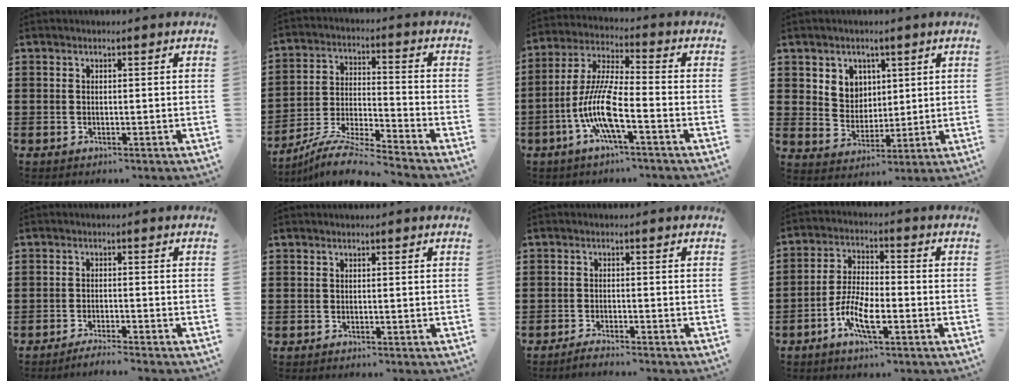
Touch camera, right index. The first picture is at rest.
{"total": 8.5, "force": [-8.1, -0.2, 2.7], "torque": [-0.062, -0.003, -0.163]}
{"total": 10.0, "force": [-4.1, 1.5, 9.0], "torque": [-0.210, -0.021, -0.085]}
{"total": 5.2, "force": [2.5, 4.5, 0.6], "torque": [-0.031, 0.004, 0.044]}
{"total": 2.1, "force": [-2.0, -0.4, 0.6], "torque": [-0.010, 0.002, -0.039]}
{"total": 0.0}
{"total": 1.8, "force": [-1.7, -0.2, 0.3], "torque": [-0.007, 0.003, -0.034]}
{"total": 7.4, "force": [-3.4, 2.2, 6.2], "torque": [-0.150, -0.017, -0.069]}